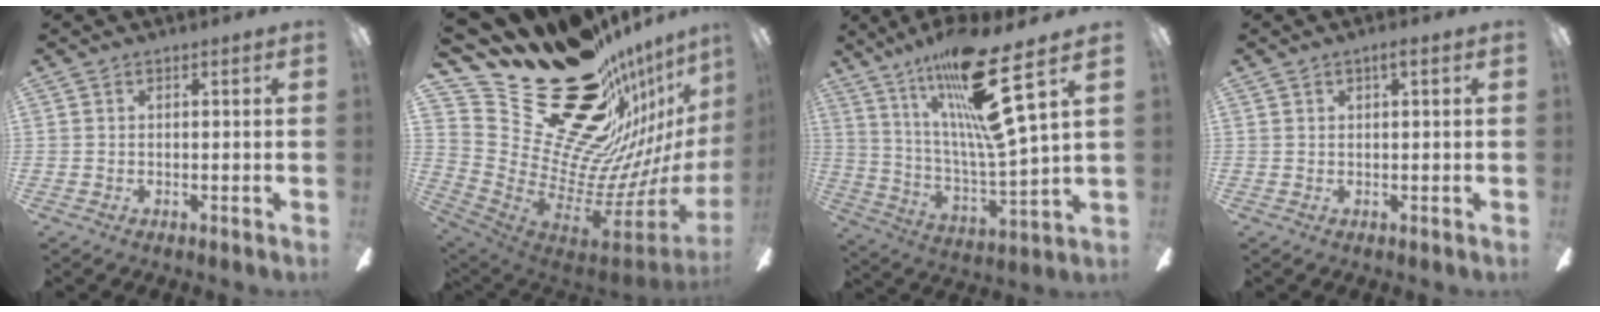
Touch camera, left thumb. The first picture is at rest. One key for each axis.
{"total": 29.9, "fx": 19.3, "fy": 16.6, "fz": 15.6, "tx": -0.182, "ty": -0.197, "tz": 0.413}
{"total": 22.1, "fx": 14.1, "fy": 2.6, "fz": 16.8, "tx": -0.320, "ty": -0.079, "tz": 0.214}
{"total": 1.9, "fx": 0.7, "fy": 0.4, "fz": 1.7, "tx": -0.026, "ty": 0.002, "tz": 0.009}